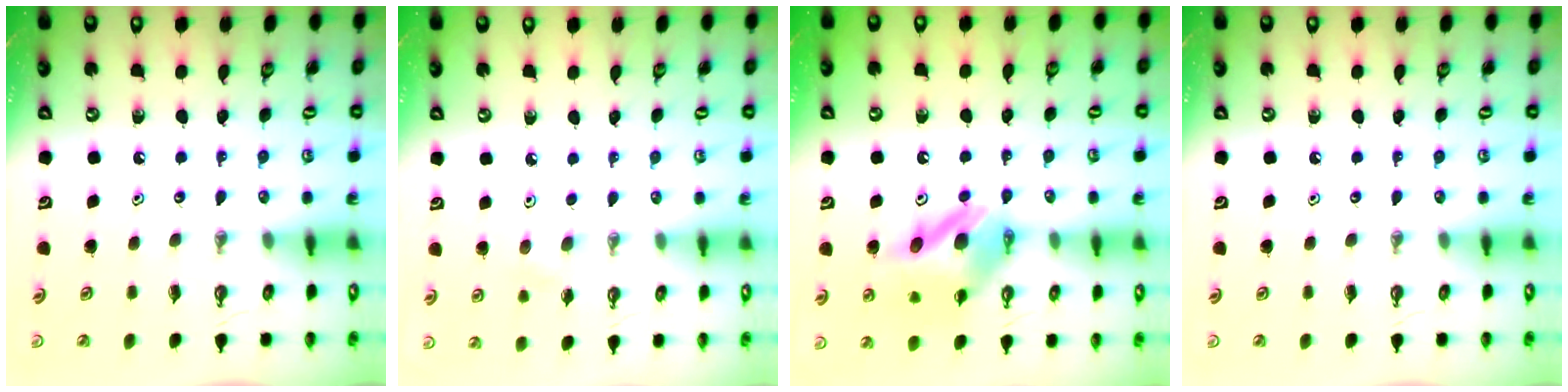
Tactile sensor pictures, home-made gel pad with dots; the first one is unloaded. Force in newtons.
{"total": 4.4, "press": 4.0, "slide": 1.9}
{"total": 11.4, "press": 11.3, "slide": 1.2}
{"total": 0.0}